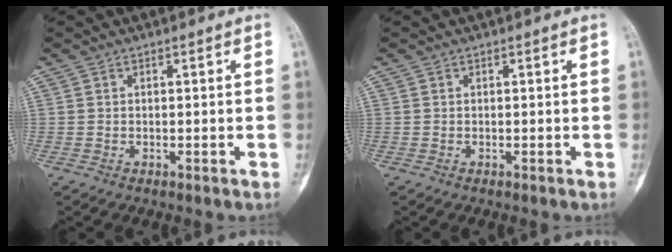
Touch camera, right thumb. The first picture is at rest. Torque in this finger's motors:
{"motor_torque": [0.28, 0.06, 0.06, -0.13, 0.06]}